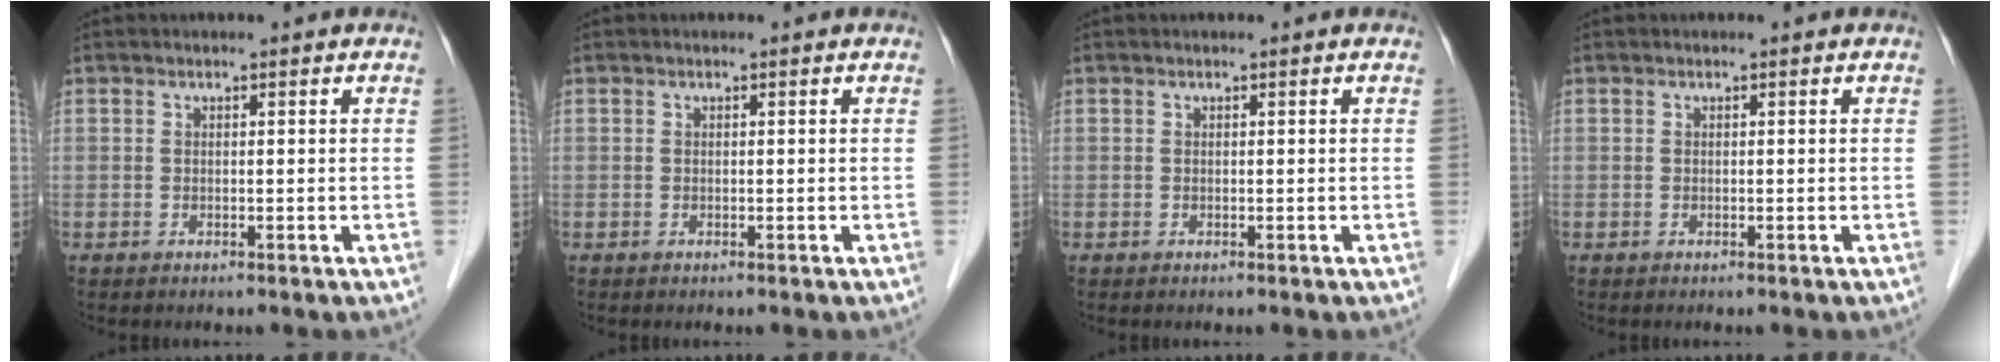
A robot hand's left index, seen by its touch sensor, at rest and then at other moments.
{"total": 0.0}
{"total": 0.0}
{"total": 0.0}